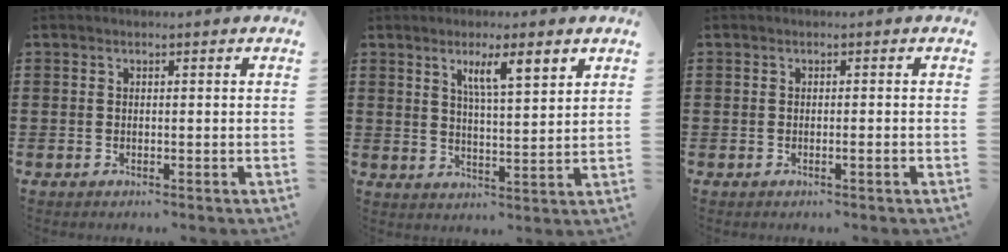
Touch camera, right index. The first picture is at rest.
{"total": 5.8, "force": [3.1, 0.9, 4.8], "torque": [-0.093, 0.001, 0.048]}
{"total": 0.7, "force": [-0.4, 0.0, 0.6], "torque": [-0.010, -0.003, -0.007]}